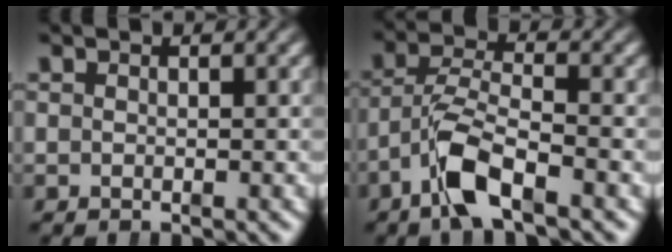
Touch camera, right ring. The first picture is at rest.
{"total": 4.7, "force": [-1.8, 1.9, 3.9], "torque": [-0.088, -0.020, -0.026]}